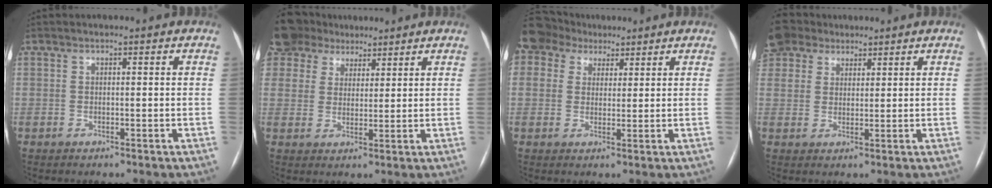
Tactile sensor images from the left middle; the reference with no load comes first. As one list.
[{"total": 7.6, "force": [5.9, 4.8, 0.0], "torque": [-0.003, 0.022, 0.110]}, {"total": 7.2, "force": [5.0, 5.1, 0.8], "torque": [-0.024, 0.037, 0.097]}, {"total": 8.0, "force": [6.3, 4.7, 1.2], "torque": [-0.034, 0.030, 0.130]}]